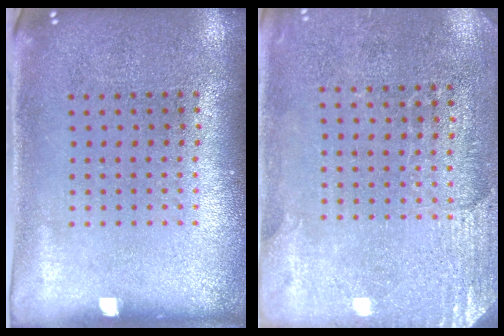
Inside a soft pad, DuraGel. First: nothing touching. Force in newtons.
{"total": 2.6, "press": 2.4, "slide": 1.1}